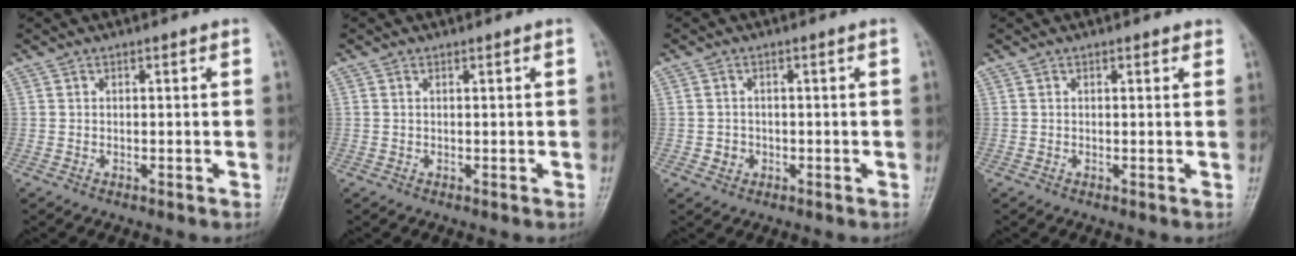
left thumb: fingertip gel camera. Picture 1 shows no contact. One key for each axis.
{"total": 0.0}
{"total": 1.8, "fx": -0.5, "fy": 1.6, "fz": 0.5, "tx": 0.002, "ty": 0.005, "tz": -0.005}
{"total": 0.8, "fx": 0.6, "fy": 0.3, "fz": 0.3, "tx": 0.000, "ty": -0.002, "tz": 0.005}